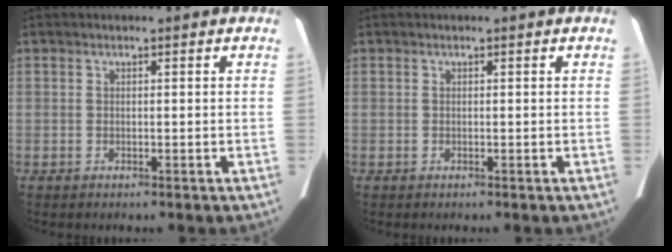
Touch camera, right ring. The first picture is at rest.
{"total": 0.0}